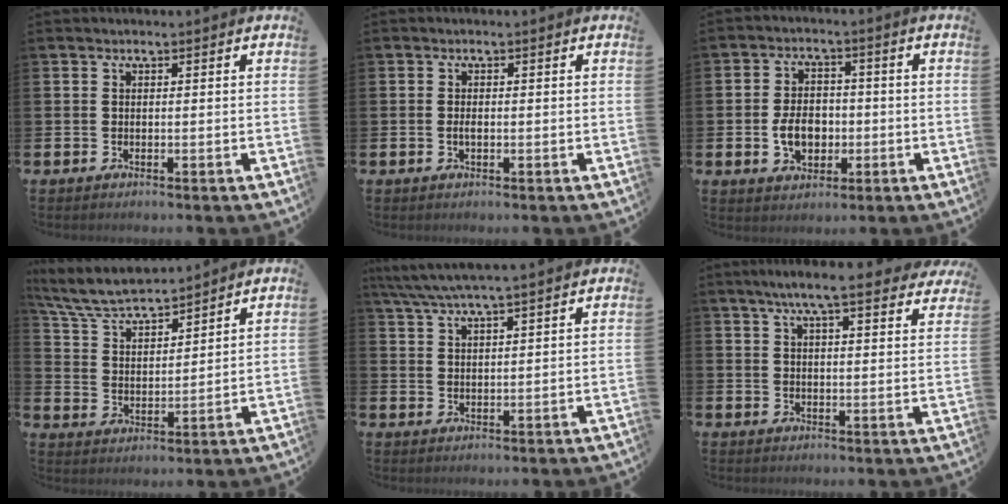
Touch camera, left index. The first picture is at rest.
{"total": 0.9, "force": [-0.2, 0.4, 0.8], "torque": [-0.012, 0.001, -0.006]}
{"total": 5.4, "force": [-1.1, 3.9, 3.5], "torque": [-0.050, 0.002, -0.026]}
{"total": 6.9, "force": [6.5, 1.0, 2.0], "torque": [-0.069, -0.037, 0.115]}
{"total": 5.2, "force": [4.8, -0.1, 2.0], "torque": [-0.058, -0.014, 0.087]}
{"total": 7.4, "force": [6.5, 0.9, 3.5], "torque": [-0.066, -0.024, 0.111]}